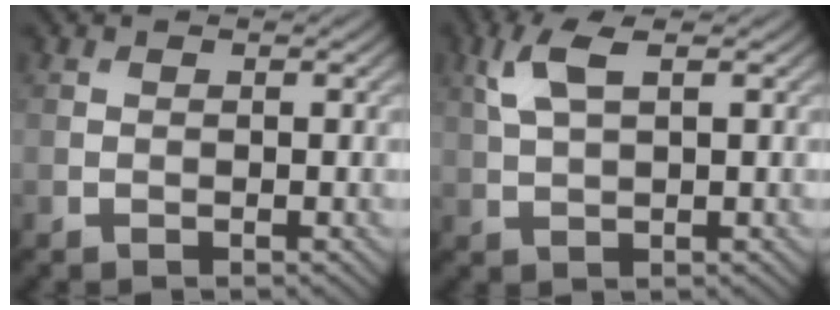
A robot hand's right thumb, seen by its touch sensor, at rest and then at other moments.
{"total": 4.6, "force": [1.8, 1.6, 3.9], "torque": [-0.101, 0.007, 0.038]}